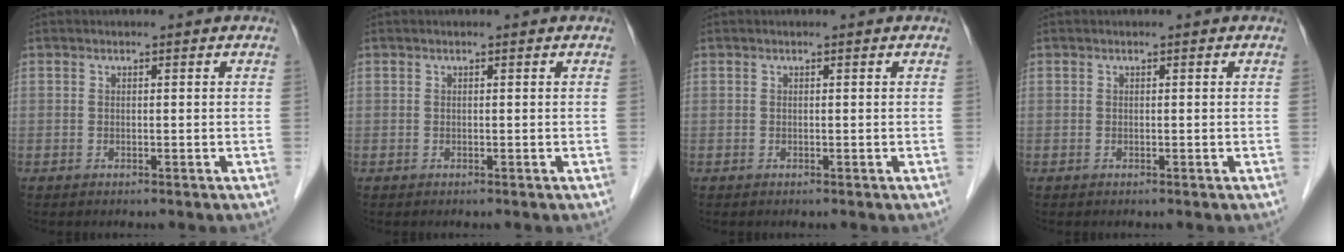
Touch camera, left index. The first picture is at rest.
{"total": 0.0}
{"total": 0.0}
{"total": 0.0}